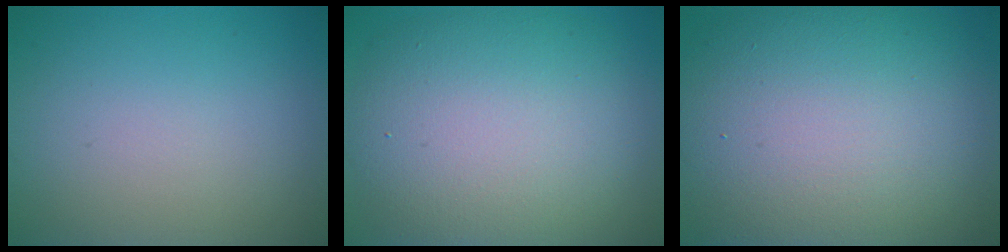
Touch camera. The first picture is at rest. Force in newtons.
{"total": 11.8, "press": 11.7, "slide": 1.1}
{"total": 15.4, "press": 15.4, "slide": 0.7}